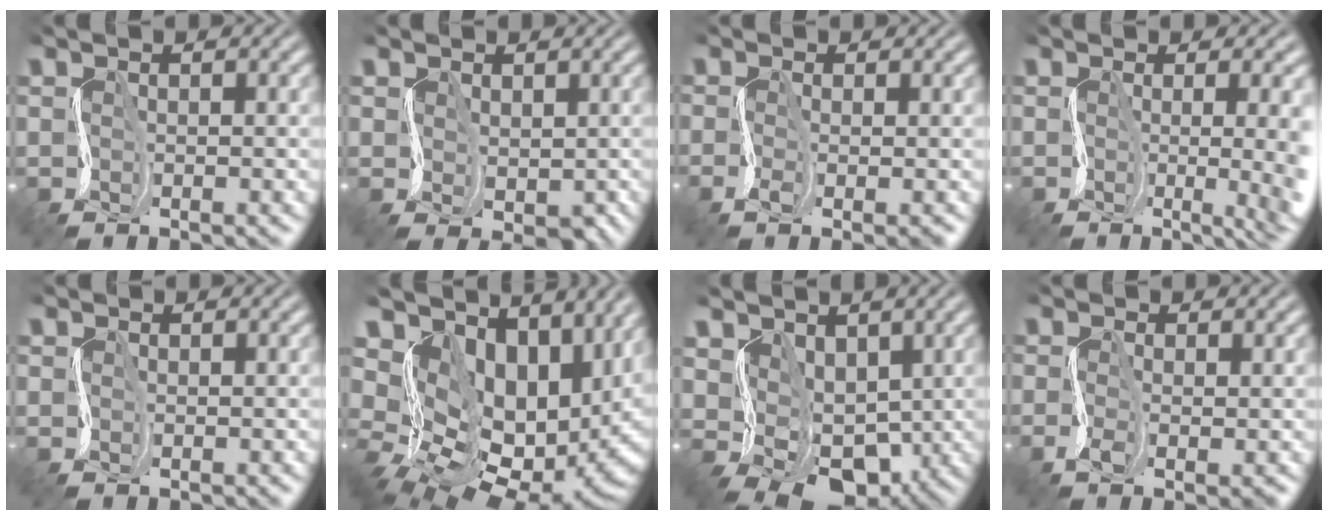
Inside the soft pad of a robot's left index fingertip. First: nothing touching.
{"total": 1.7, "force": [0.0, 1.6, 0.5], "torque": [-0.018, 0.000, -0.001]}
{"total": 1.9, "force": [-1.1, 0.6, 1.5], "torque": [-0.031, -0.004, -0.020]}
{"total": 7.8, "force": [-0.2, 3.1, 7.1], "torque": [-0.065, 0.004, -0.002]}
{"total": 0.8, "force": [0.0, -0.1, -0.8], "torque": [0.007, 0.002, -0.006]}
{"total": 12.6, "force": [4.2, 9.6, 7.0], "torque": [-0.092, 0.000, 0.097]}
{"total": 4.2, "force": [-0.3, 3.7, 1.9], "torque": [-0.043, -0.003, -0.012]}
{"total": 1.7, "force": [-0.9, 0.6, 1.3], "torque": [-0.040, -0.003, -0.020]}